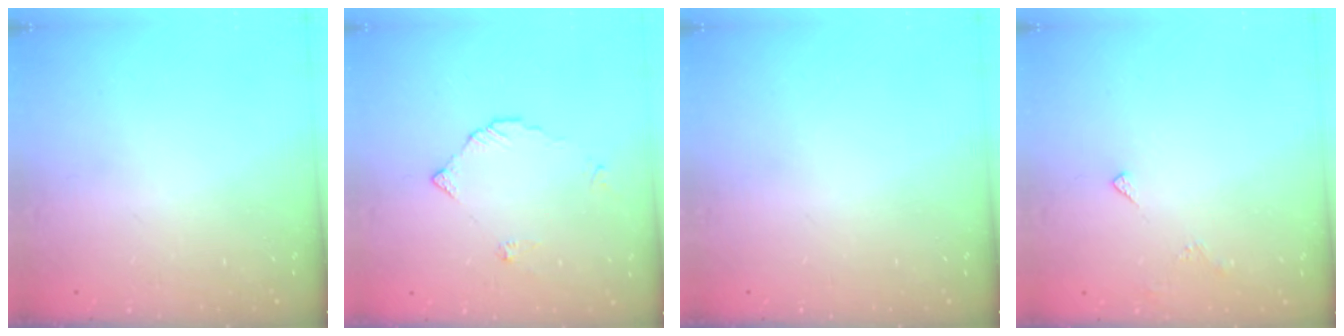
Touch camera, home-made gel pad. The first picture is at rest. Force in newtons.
{"total": 3.0, "press": 3.0, "slide": 0.2}
{"total": 0.0}
{"total": 3.5, "press": 3.5, "slide": 0.5}